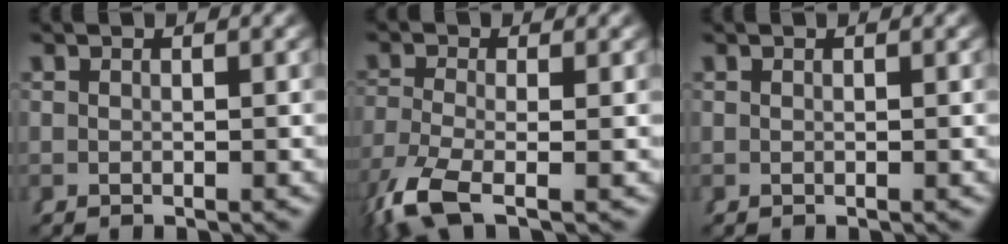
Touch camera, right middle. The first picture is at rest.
{"total": 5.0, "force": [-2.8, 2.0, 3.7], "torque": [-0.098, -0.034, -0.029]}
{"total": 0.0}